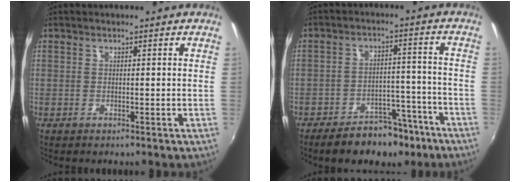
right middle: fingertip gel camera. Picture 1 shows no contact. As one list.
[{"total": 11.5, "force": [-8.7, 5.5, 5.1], "torque": [-0.100, 0.019, -0.110]}]